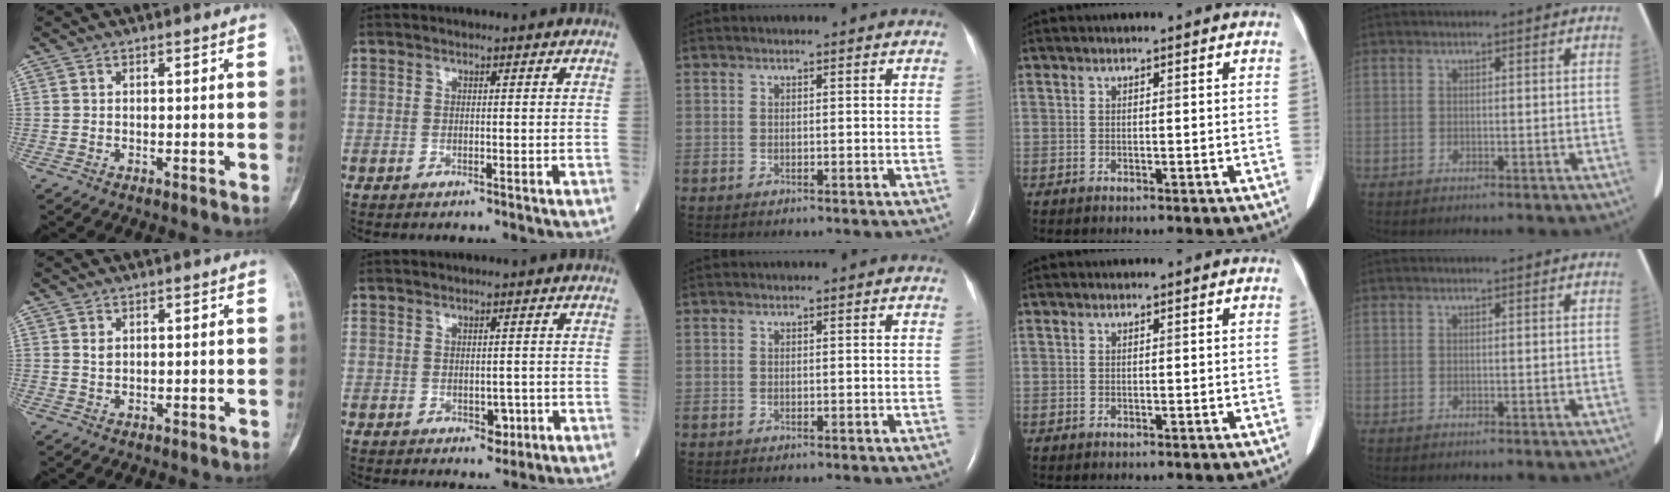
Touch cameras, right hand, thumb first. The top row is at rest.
{"thumb": {"total": 1.2, "force": [0.5, 0.9, 0.7], "torque": [-0.006, -0.003, 0.011]}, "index": {"total": 2.1, "force": [-0.6, 1.3, 1.5], "torque": [-0.015, 0.001, -0.004]}}